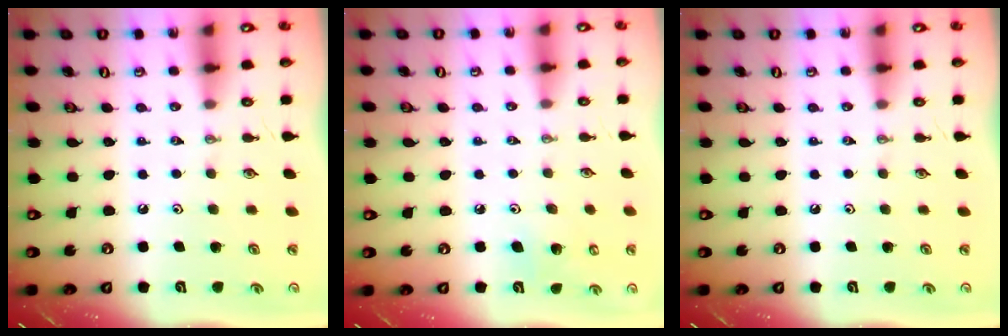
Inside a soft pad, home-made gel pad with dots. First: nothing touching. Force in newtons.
{"total": 7.5, "press": 7.4, "slide": 1.0}
{"total": 0.0}